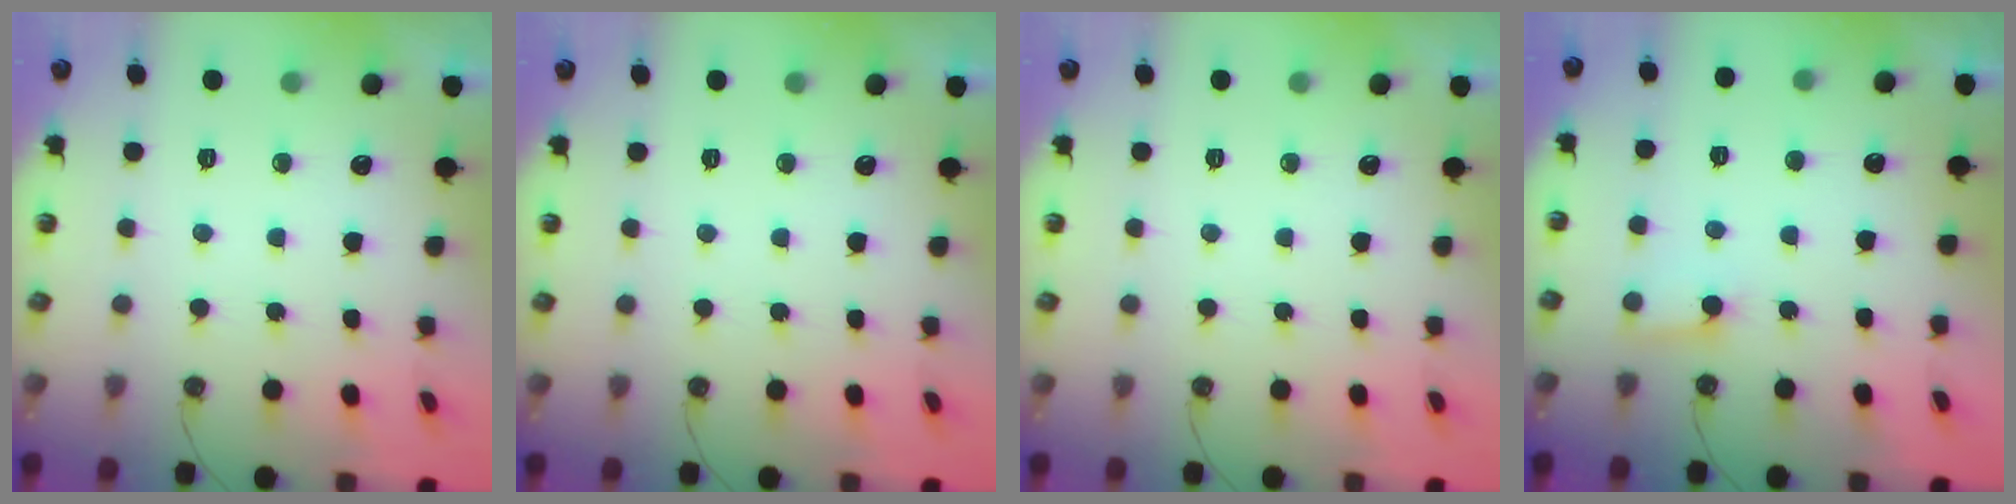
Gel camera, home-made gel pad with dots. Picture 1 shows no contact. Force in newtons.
{"total": 0.0}
{"total": 0.0}
{"total": 5.3, "press": 5.3, "slide": 0.4}